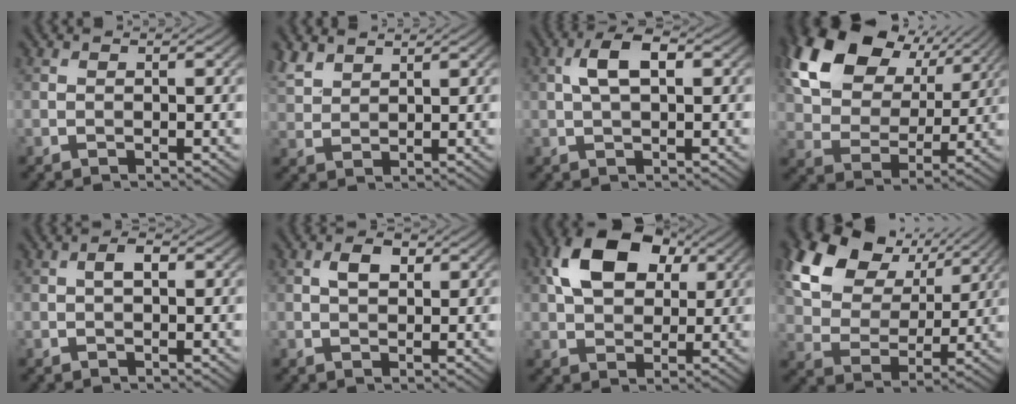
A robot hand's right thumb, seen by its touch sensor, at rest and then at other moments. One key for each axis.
{"total": 4.3, "fx": 3.3, "fy": 1.9, "fz": 2.0, "tx": -0.056, "ty": 0.008, "tz": 0.076}
{"total": 4.7, "fx": 1.0, "fy": 2.1, "fz": 4.1, "tx": -0.085, "ty": 0.011, "tz": 0.015}
{"total": 19.5, "fx": 9.6, "fy": 13.2, "fz": 10.8, "tx": -0.270, "ty": 0.057, "tz": 0.188}
{"total": 1.7, "fx": 0.2, "fy": 0.8, "fz": 1.5, "tx": -0.026, "ty": 0.007, "tz": 0.001}
{"total": 2.8, "fx": 1.0, "fy": 1.6, "fz": 2.1, "tx": -0.039, "ty": 0.004, "tz": 0.015}
{"total": 11.4, "fx": 3.9, "fy": 7.3, "fz": 7.8, "tx": -0.162, "ty": 0.019, "tz": 0.063}
{"total": 17.9, "fx": 9.2, "fy": 11.9, "fz": 9.7, "tx": -0.253, "ty": 0.029, "tz": 0.200}